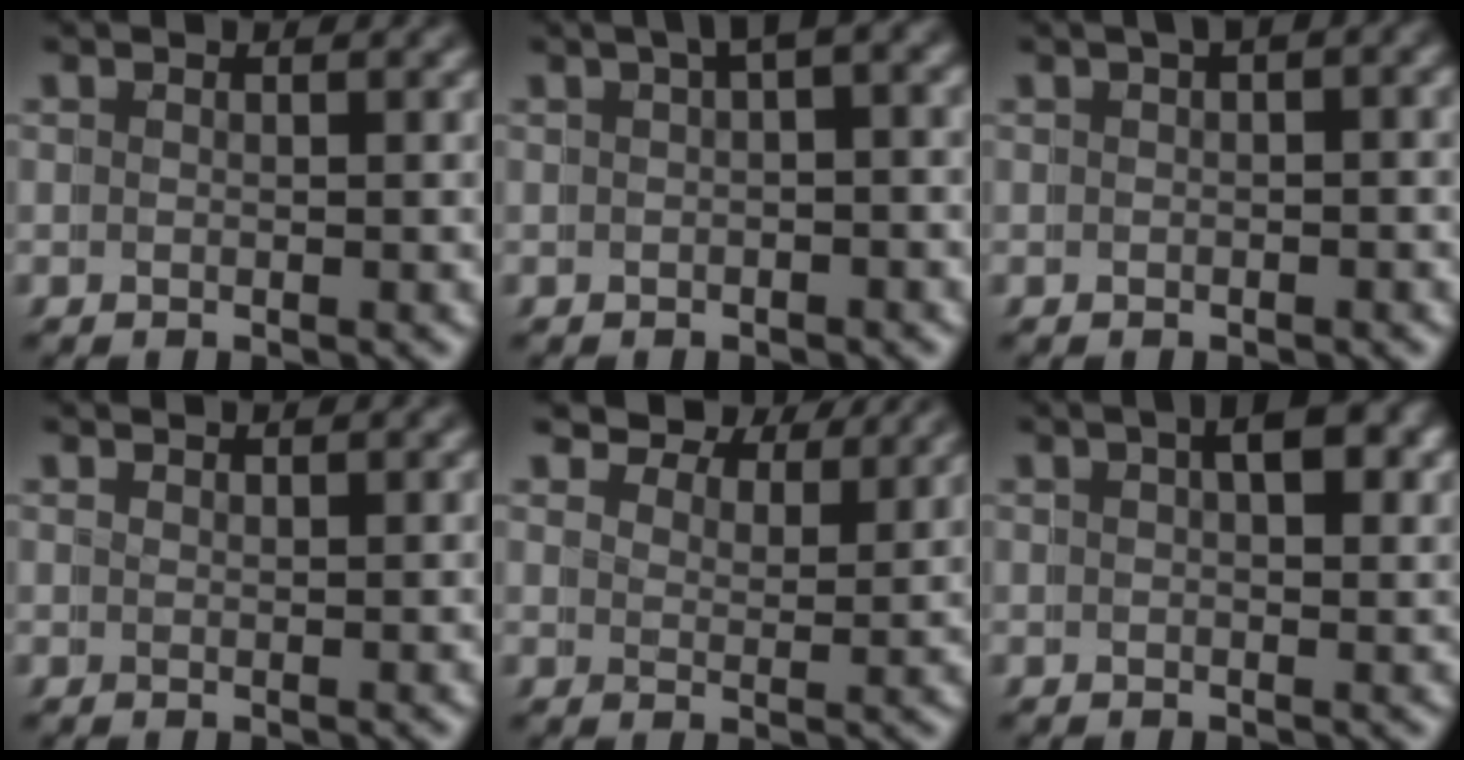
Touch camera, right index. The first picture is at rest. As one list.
[{"total": 2.2, "force": [0.7, 0.5, 2.0], "torque": [-0.013, 0.018, 0.006]}, {"total": 1.4, "force": [0.3, 0.8, 1.2], "torque": [-0.003, 0.015, -0.004]}, {"total": 1.1, "force": [0.9, -0.7, 0.0], "torque": [0.002, 0.001, 0.017]}, {"total": 5.4, "force": [5.3, 0.2, 0.9], "torque": [-0.007, 0.007, 0.081]}, {"total": 3.1, "force": [1.3, 0.6, 2.7], "torque": [-0.022, 0.013, 0.017]}]